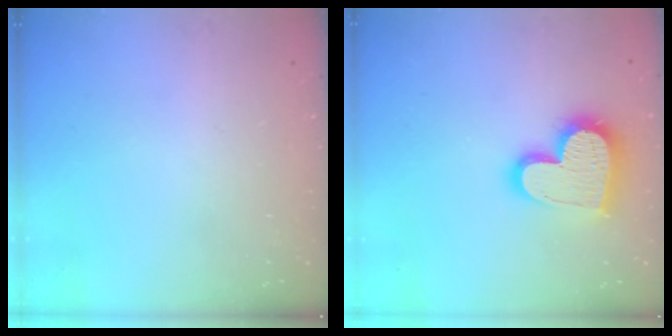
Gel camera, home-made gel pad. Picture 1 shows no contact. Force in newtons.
{"total": 18.2, "press": 18.1, "slide": 1.3}